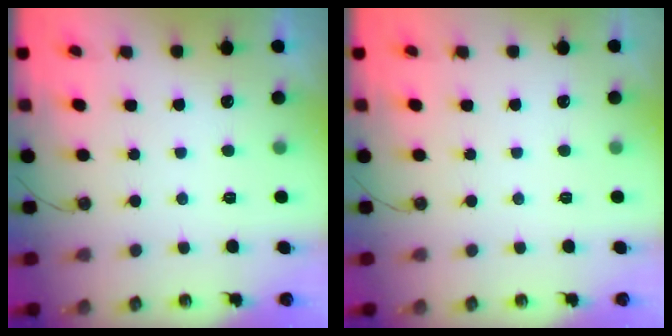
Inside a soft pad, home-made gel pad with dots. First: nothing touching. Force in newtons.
{"total": 0.0}